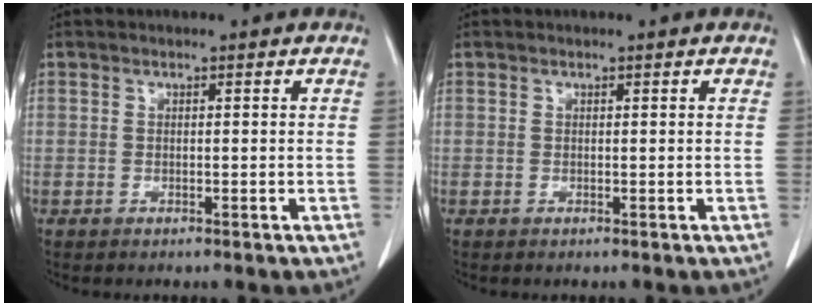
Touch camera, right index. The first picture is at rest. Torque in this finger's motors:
{"motor_torque": [0.09, -0.02, -0.02, -0.01]}